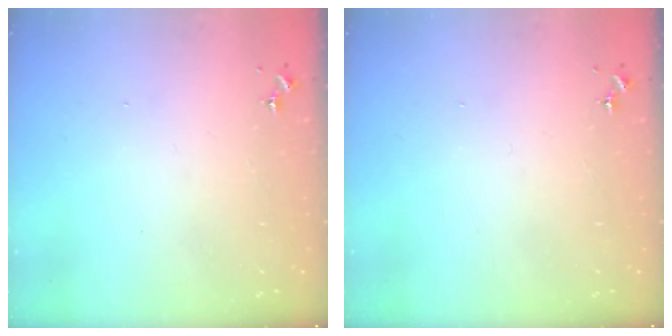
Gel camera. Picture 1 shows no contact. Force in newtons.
{"total": 0.0}